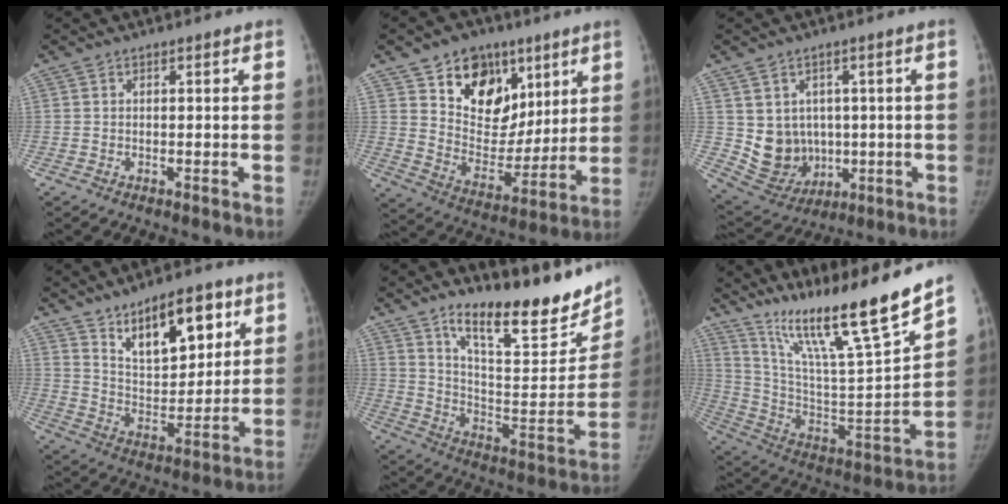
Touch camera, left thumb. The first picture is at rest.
{"total": 17.5, "force": [9.4, 12.4, 8.0], "torque": [-0.072, -0.043, 0.163]}
{"total": 10.0, "force": [0.5, 8.8, 4.8], "torque": [-0.045, -0.010, 0.041]}
{"total": 15.3, "force": [8.6, 7.2, 10.4], "torque": [-0.123, -0.049, 0.153]}
{"total": 24.0, "force": [17.3, 7.4, 15.0], "torque": [-0.175, -0.105, 0.261]}
{"total": 25.4, "force": [19.6, 1.5, 16.2], "torque": [-0.245, -0.107, 0.337]}